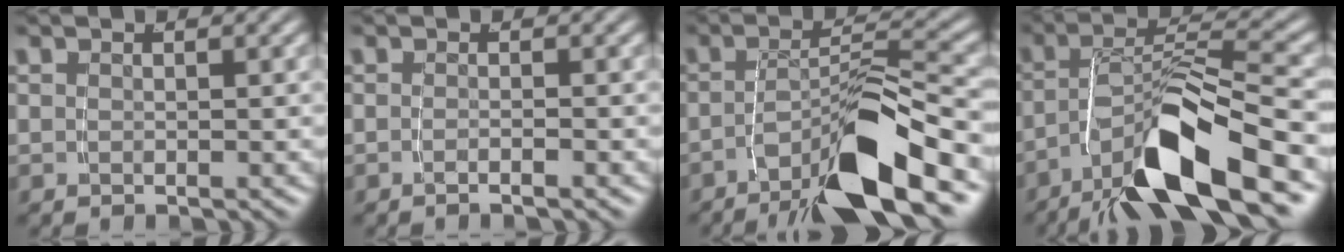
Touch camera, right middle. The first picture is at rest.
{"total": 1.2, "force": [-1.1, -0.6, 0.3], "torque": [-0.011, 0.000, -0.019]}
{"total": 8.0, "force": [-5.1, 1.0, 6.2], "torque": [-0.089, -0.004, -0.076]}
{"total": 8.8, "force": [-4.5, 2.5, 7.1], "torque": [-0.109, -0.006, -0.069]}